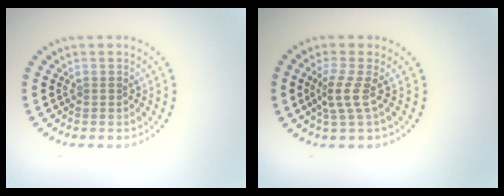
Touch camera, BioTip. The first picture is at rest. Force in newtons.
{"total": 2.3, "press": 1.6, "slide": 1.7}